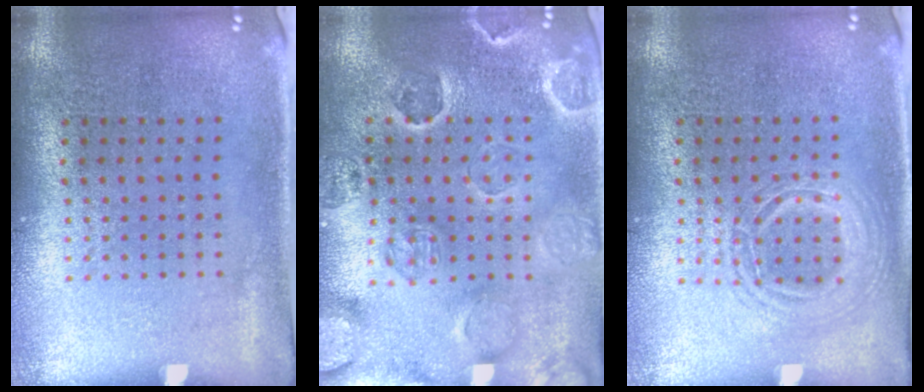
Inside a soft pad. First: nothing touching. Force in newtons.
{"total": 2.6, "press": 2.5, "slide": 0.6}
{"total": 1.2, "press": 1.2, "slide": 0.1}